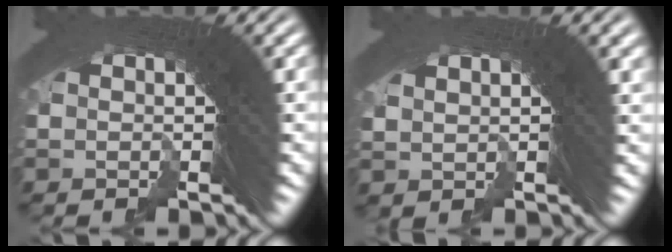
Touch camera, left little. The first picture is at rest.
{"total": 2.1, "force": [1.5, -0.8, 1.2], "torque": [0.004, 0.016, 0.029]}